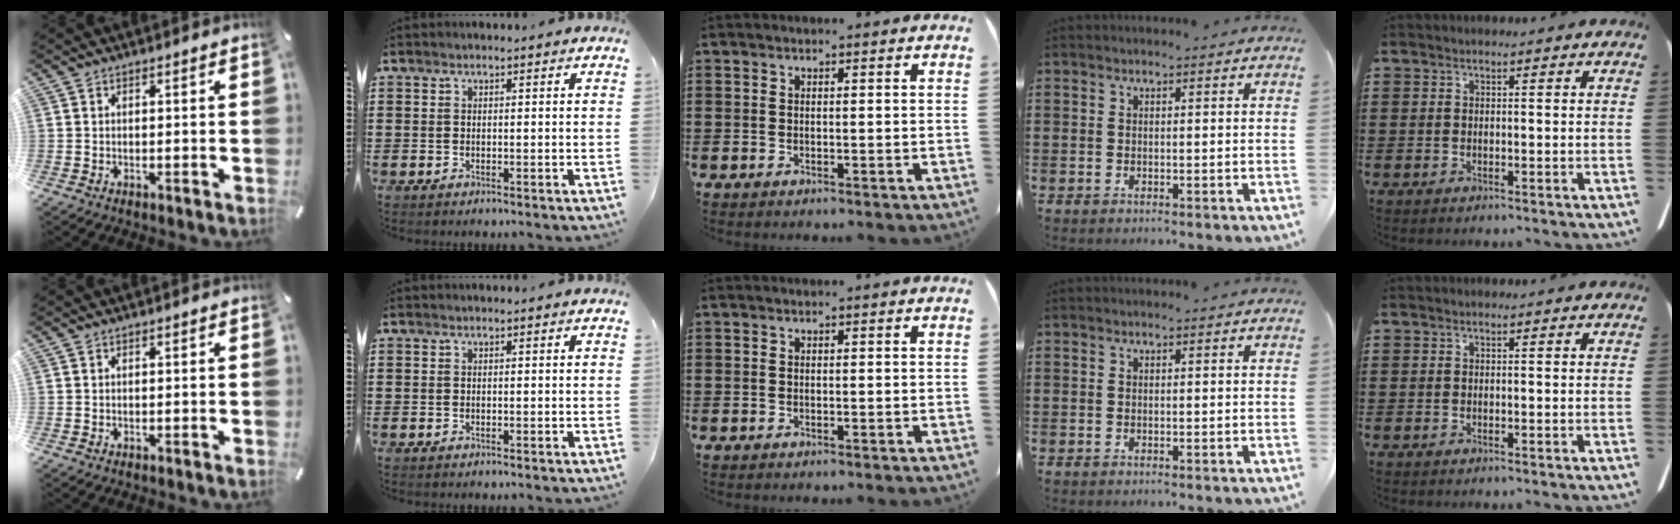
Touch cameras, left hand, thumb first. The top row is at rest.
{}